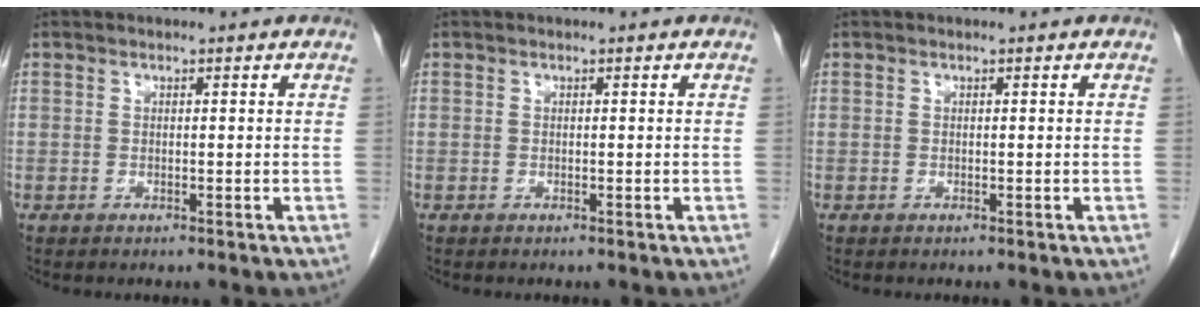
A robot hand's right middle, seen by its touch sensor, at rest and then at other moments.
{"total": 0.0}
{"total": 0.0}